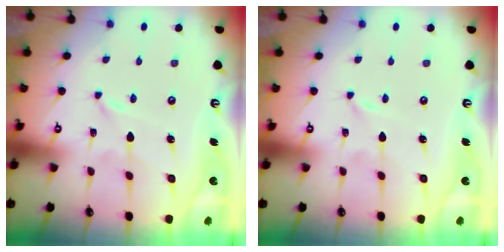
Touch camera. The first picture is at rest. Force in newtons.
{"total": 0.0}